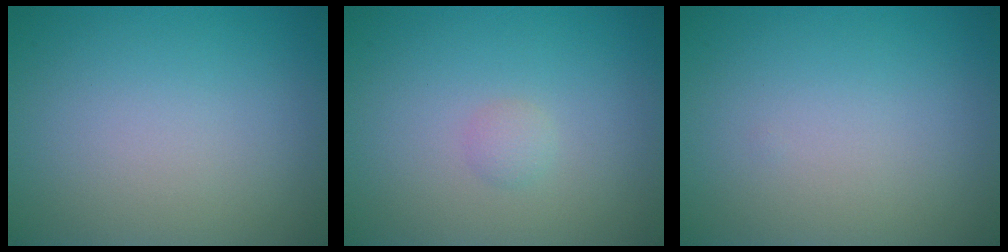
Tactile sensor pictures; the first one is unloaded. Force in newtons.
{"total": 0.9, "press": 0.8, "slide": 0.1}
{"total": 0.0}